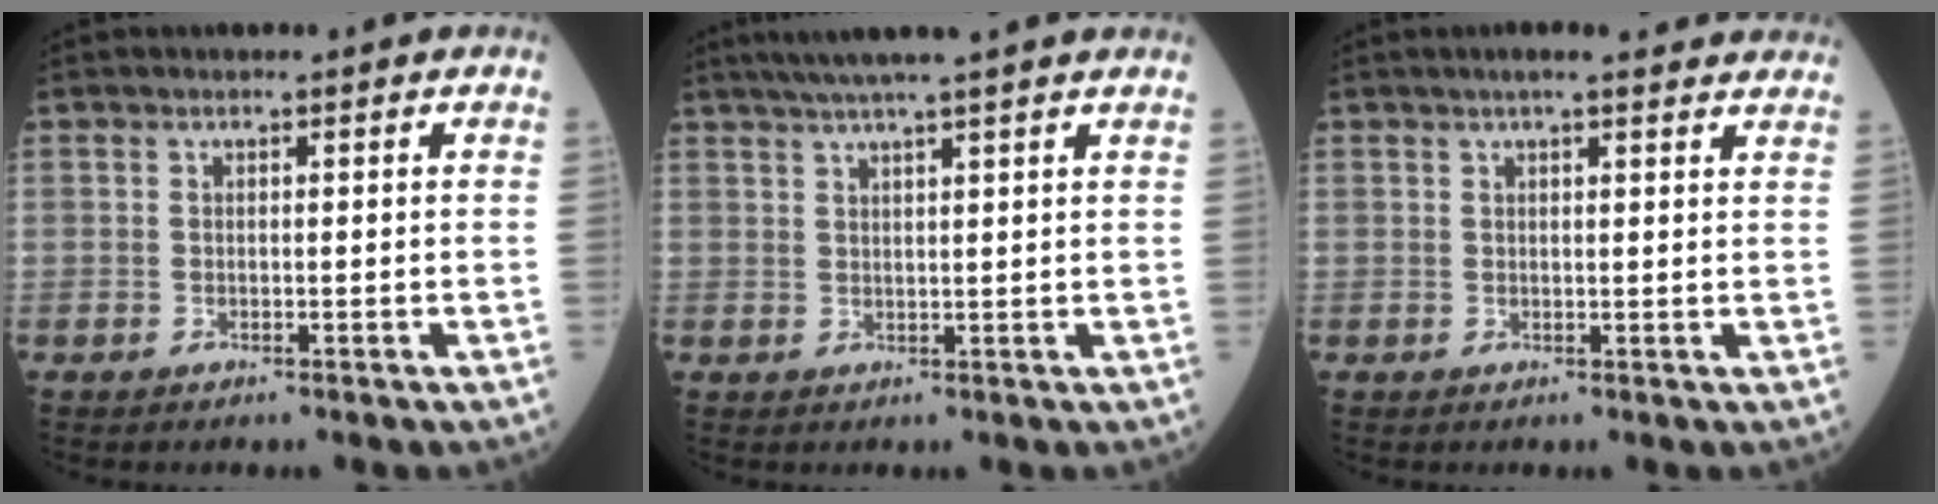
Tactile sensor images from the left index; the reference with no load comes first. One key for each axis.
{"total": 8.1, "fx": 6.6, "fy": -1.1, "fz": 4.6, "tx": -0.070, "ty": 0.028, "tz": 0.089}
{"total": 9.7, "fx": 8.4, "fy": 1.2, "fz": 4.7, "tx": -0.054, "ty": 0.025, "tz": 0.089}